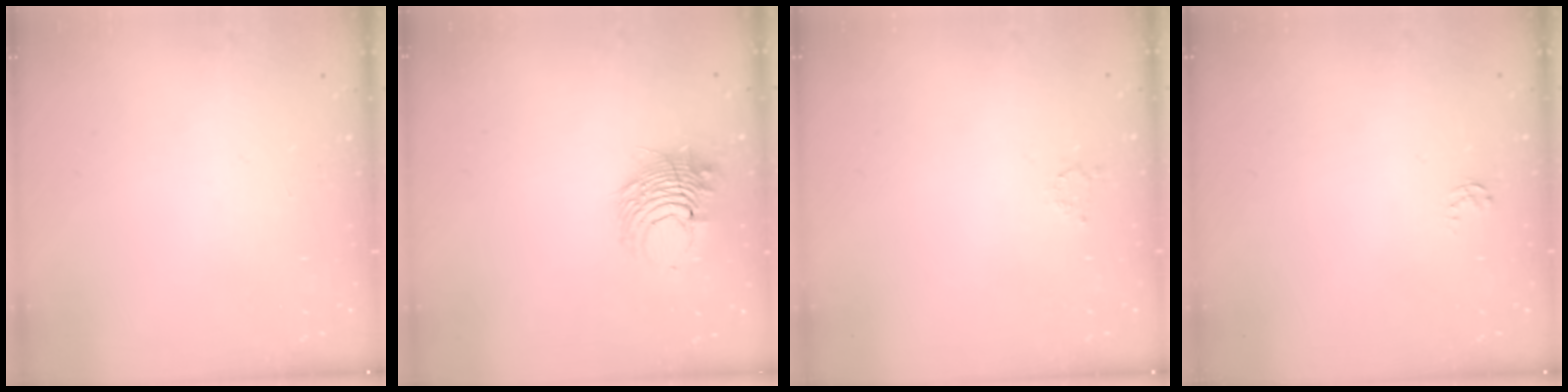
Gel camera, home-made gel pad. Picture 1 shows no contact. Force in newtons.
{"total": 9.1, "press": 9.0, "slide": 1.0}
{"total": 1.7, "press": 1.7, "slide": 0.3}
{"total": 2.6, "press": 2.6, "slide": 0.4}